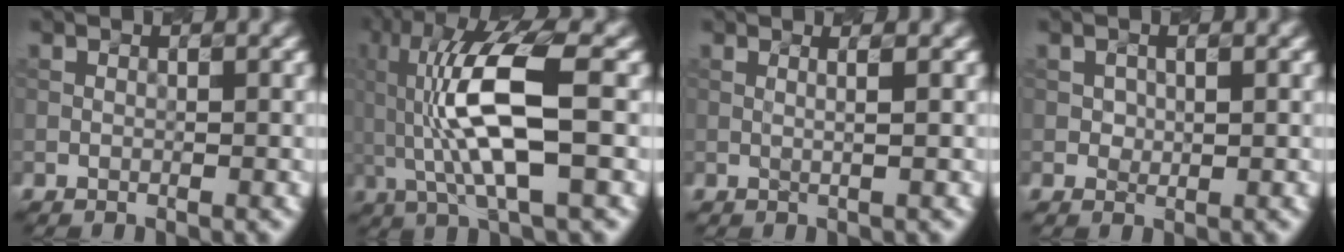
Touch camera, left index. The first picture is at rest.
{"total": 9.6, "force": [0.3, 2.6, 9.2], "torque": [-0.182, 0.008, 0.005]}
{"total": 2.1, "force": [0.7, 0.8, 1.8], "torque": [-0.014, 0.003, -0.015]}
{"total": 1.0, "force": [0.2, 0.7, 0.7], "torque": [-0.014, 0.000, 0.005]}